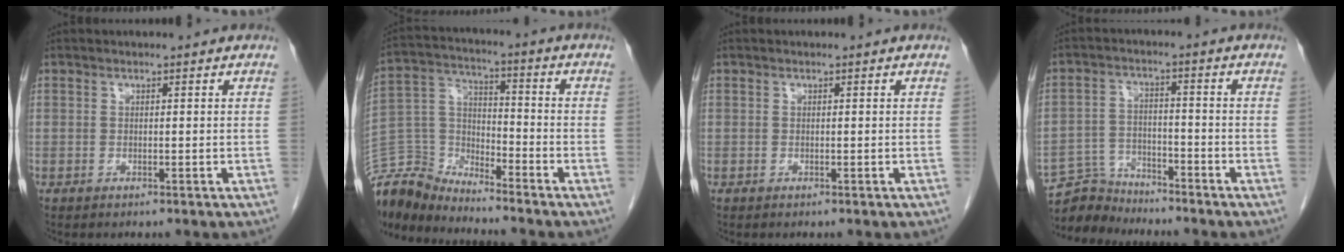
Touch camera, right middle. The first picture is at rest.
{"total": 10.9, "force": [-10.8, 1.1, 0.2], "torque": [-0.013, 0.031, -0.217]}
{"total": 0.0}
{"total": 6.4, "force": [-6.1, 1.5, -0.5], "torque": [0.003, 0.003, -0.115]}